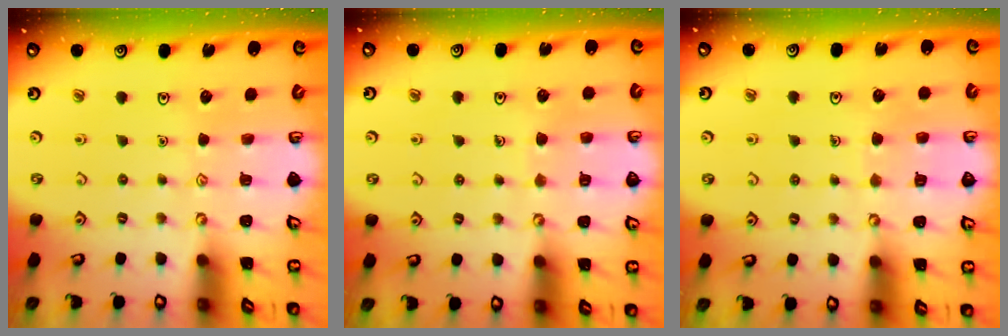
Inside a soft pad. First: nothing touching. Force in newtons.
{"total": 4.0, "press": 4.0, "slide": 0.3}
{"total": 5.1, "press": 5.1, "slide": 0.5}